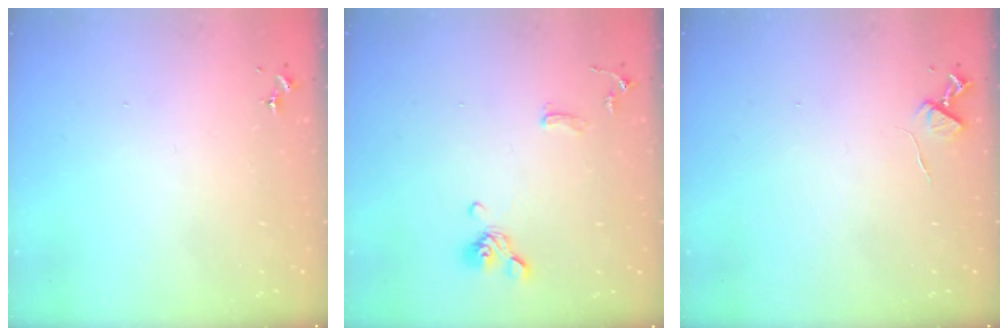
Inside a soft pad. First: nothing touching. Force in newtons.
{"total": 11.2, "press": 11.0, "slide": 2.0}
{"total": 5.7, "press": 5.6, "slide": 0.8}